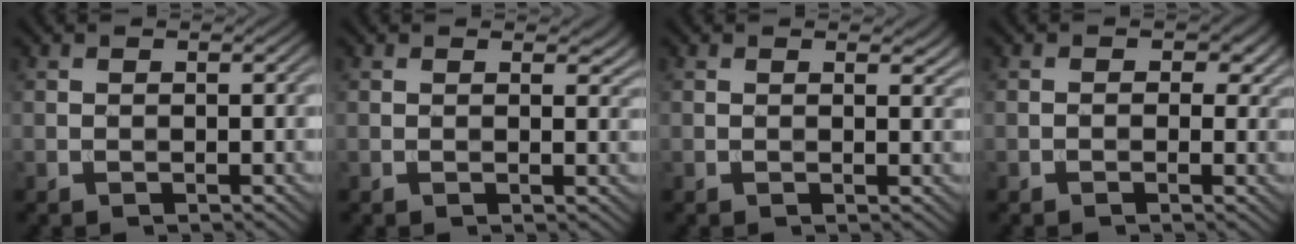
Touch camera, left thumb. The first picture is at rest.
{"total": 1.6, "force": [1.1, 0.7, 1.0], "torque": [-0.014, -0.007, 0.018]}
{"total": 1.3, "force": [0.9, 0.5, 0.9], "torque": [-0.013, -0.006, 0.016]}
{"total": 2.3, "force": [0.3, 1.7, 1.5], "torque": [-0.023, -0.006, 0.000]}